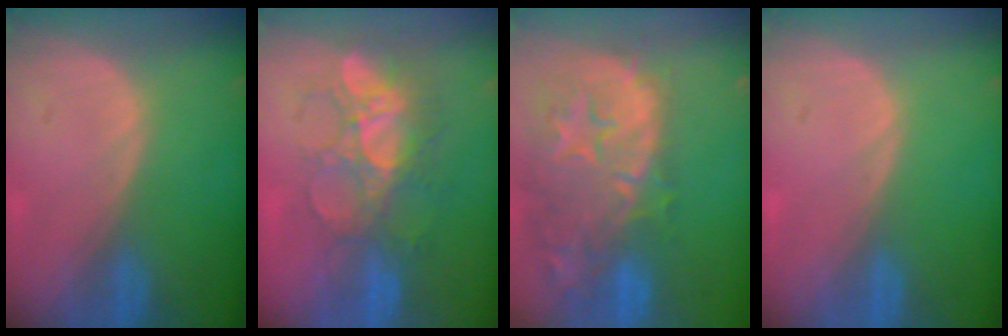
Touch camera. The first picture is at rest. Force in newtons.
{"total": 9.2, "press": 8.5, "slide": 3.5}
{"total": 15.0, "press": 12.0, "slide": 9.1}
{"total": 0.0}